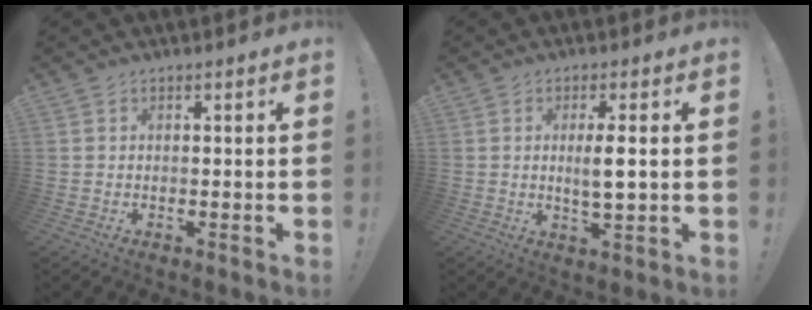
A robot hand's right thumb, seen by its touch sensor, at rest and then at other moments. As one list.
[{"total": 5.3, "force": [0.8, 1.0, 5.1], "torque": [-0.087, -0.010, 0.007]}]